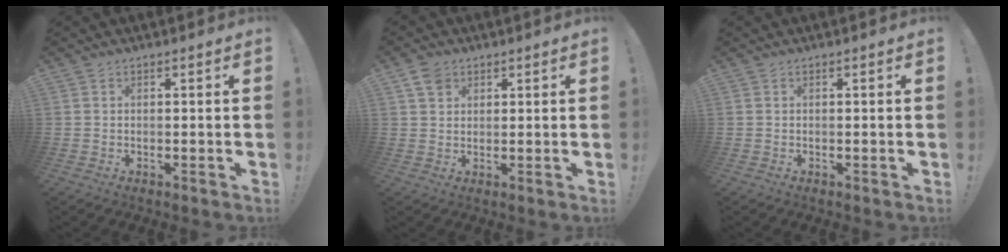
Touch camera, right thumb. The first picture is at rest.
{"total": 4.5, "force": [2.6, 3.1, 1.9], "torque": [-0.035, -0.004, 0.051]}
{"total": 0.0}